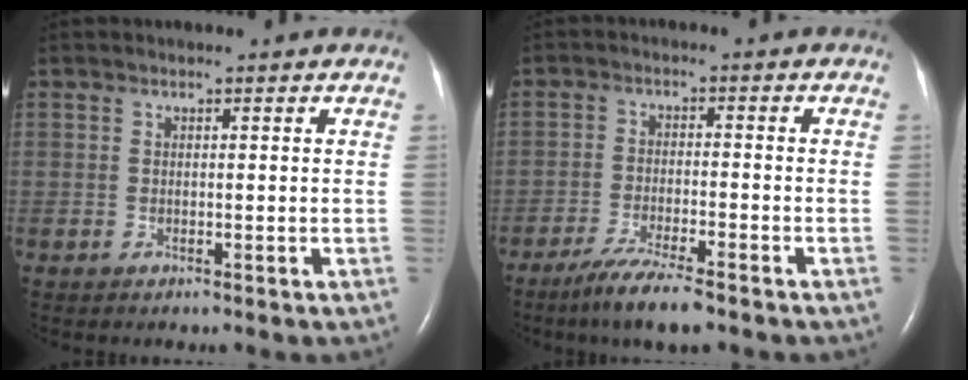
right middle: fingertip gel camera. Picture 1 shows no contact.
{"total": 7.0, "force": [-5.2, 0.5, 4.6], "torque": [-0.091, -0.018, -0.091]}